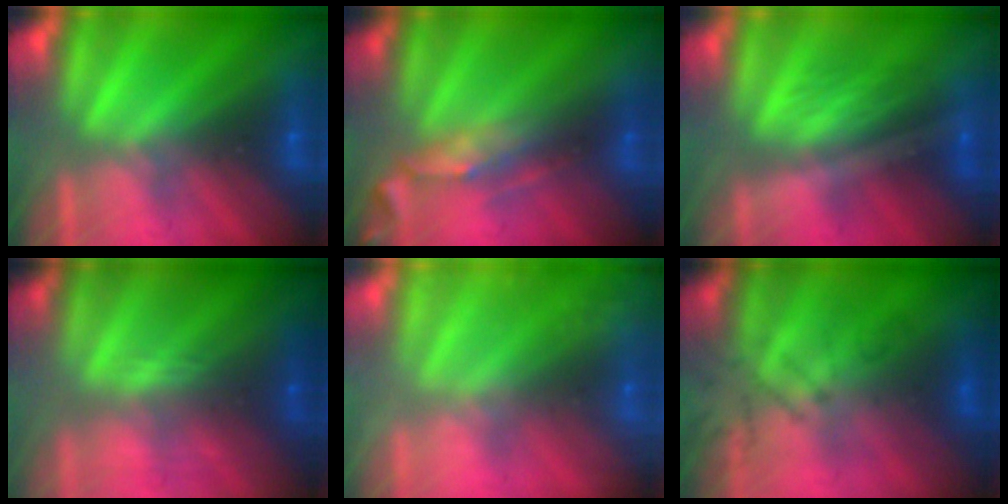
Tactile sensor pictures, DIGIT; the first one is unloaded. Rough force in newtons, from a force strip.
{"total": 2.8}
{"total": 1.9}
{"total": 2.6}
{"total": 7.7}
{"total": 3.9}